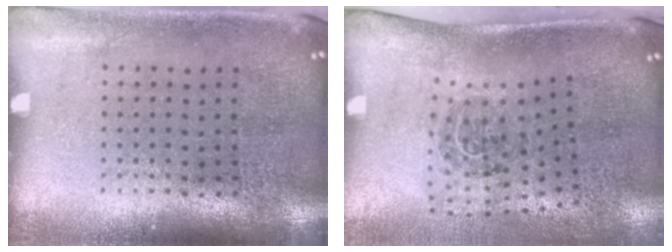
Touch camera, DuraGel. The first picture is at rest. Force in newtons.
{"total": 1.8, "press": 1.1, "slide": 1.4}